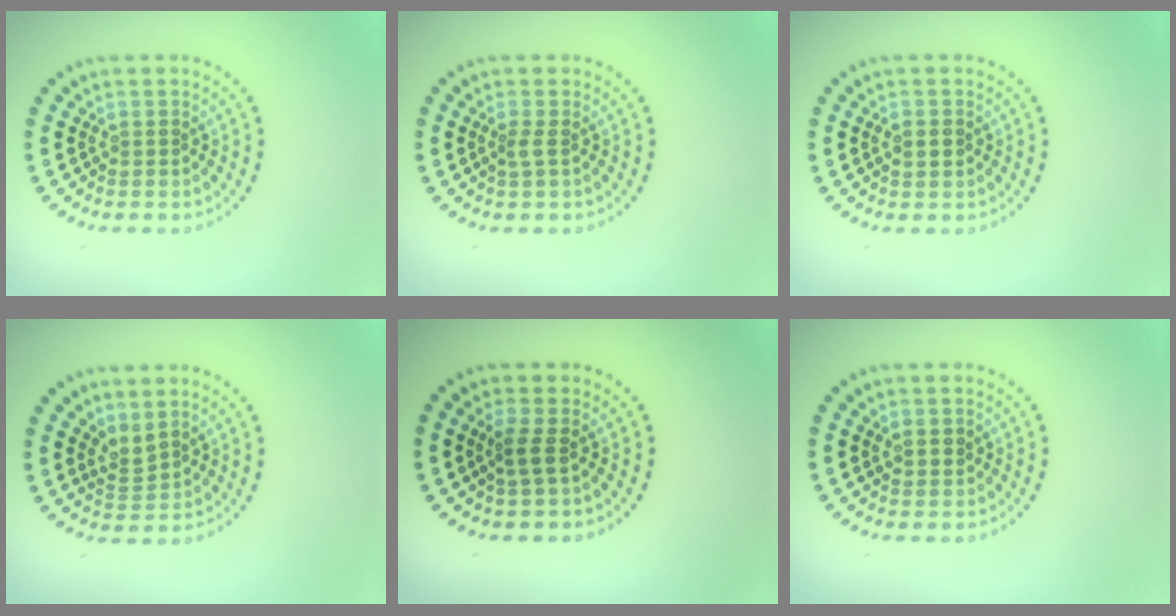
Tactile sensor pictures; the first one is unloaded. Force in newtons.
{"total": 0.9, "press": 0.6, "slide": 0.7}
{"total": 0.9, "press": 0.9, "slide": 0.1}
{"total": 1.9, "press": 1.3, "slide": 1.4}
{"total": 1.5, "press": 1.3, "slide": 0.9}
{"total": 1.1, "press": 1.0, "slide": 0.5}